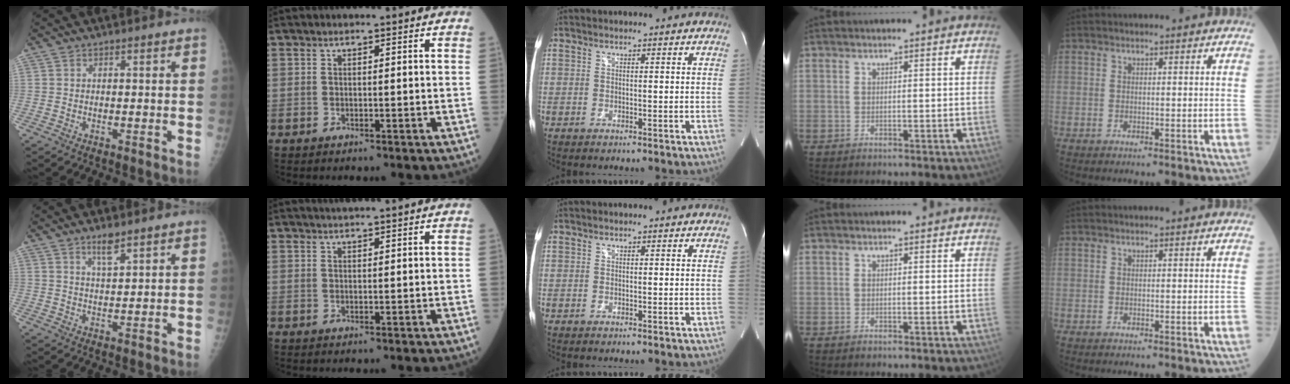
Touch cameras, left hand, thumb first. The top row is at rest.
{"thumb": {"total": 3.6, "force": [2.5, 0.7, 2.4], "torque": [-0.041, -0.016, 0.048]}, "index": {"total": 2.4, "force": [2.1, -0.5, 0.9], "torque": [-0.008, 0.015, 0.038]}}